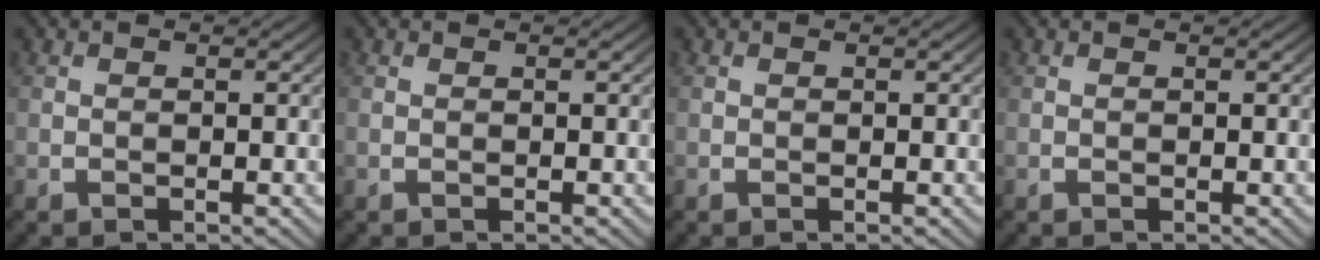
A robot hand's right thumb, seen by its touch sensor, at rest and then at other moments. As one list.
[{"total": 0.0}, {"total": 0.0}, {"total": 0.0}]